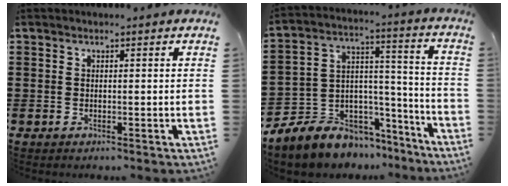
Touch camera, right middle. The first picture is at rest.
{"total": 6.8, "force": [-5.8, 3.6, 0.0], "torque": [-0.023, -0.008, -0.111]}